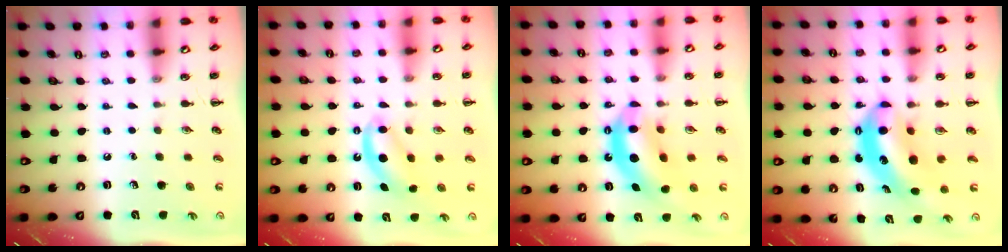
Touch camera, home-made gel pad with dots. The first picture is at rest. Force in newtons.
{"total": 5.4, "press": 5.4, "slide": 0.9}
{"total": 11.4, "press": 10.9, "slide": 3.2}
{"total": 7.9, "press": 7.7, "slide": 2.0}